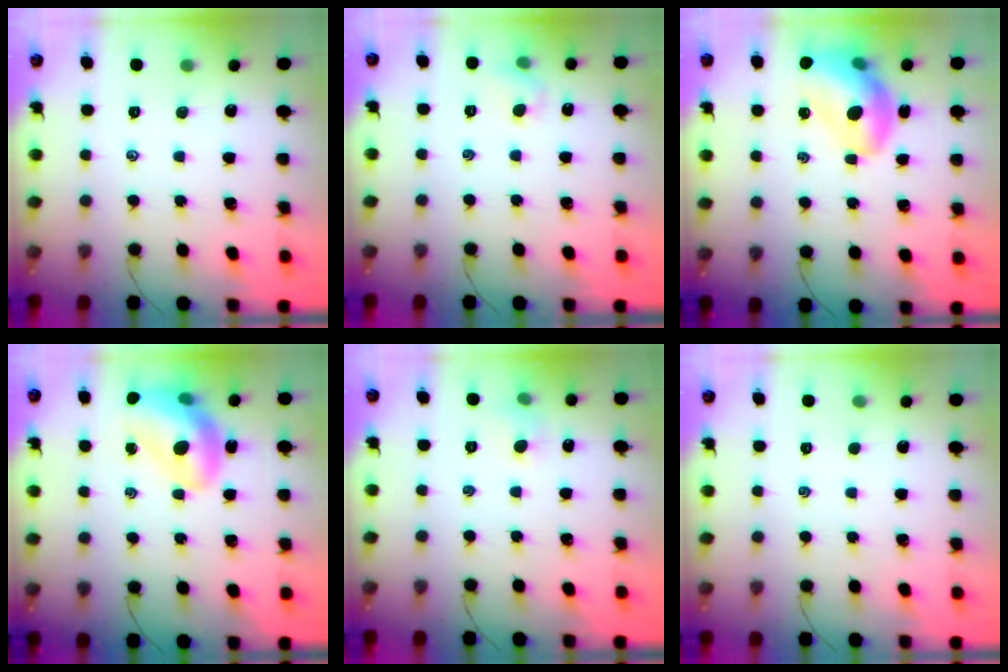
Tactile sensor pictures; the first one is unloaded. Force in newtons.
{"total": 5.4, "press": 5.2, "slide": 1.4}
{"total": 12.6, "press": 12.1, "slide": 3.4}
{"total": 14.8, "press": 14.3, "slide": 3.9}
{"total": 3.6, "press": 3.4, "slide": 1.2}
{"total": 0.0}